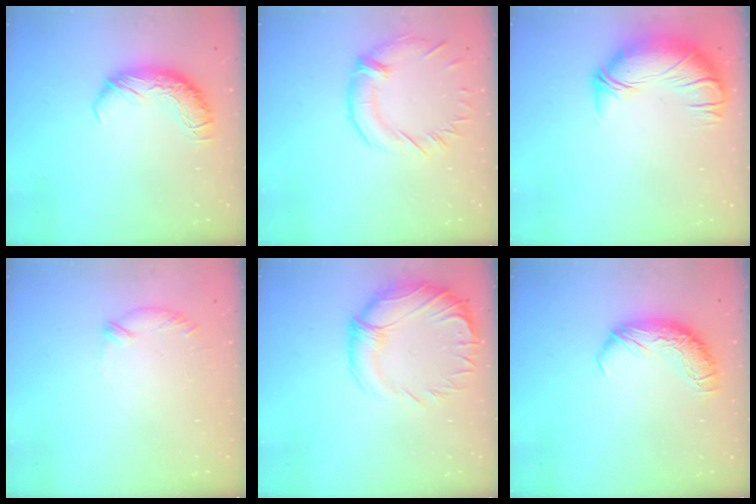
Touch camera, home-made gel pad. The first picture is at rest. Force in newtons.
{"total": 0.8, "press": 0.4, "slide": 0.7}
{"total": 2.7, "press": 0.3, "slide": 2.7}
{"total": 6.3, "press": 6.2, "slide": 0.8}
{"total": 3.9, "press": 2.2, "slide": 3.2}
{"total": 0.0}